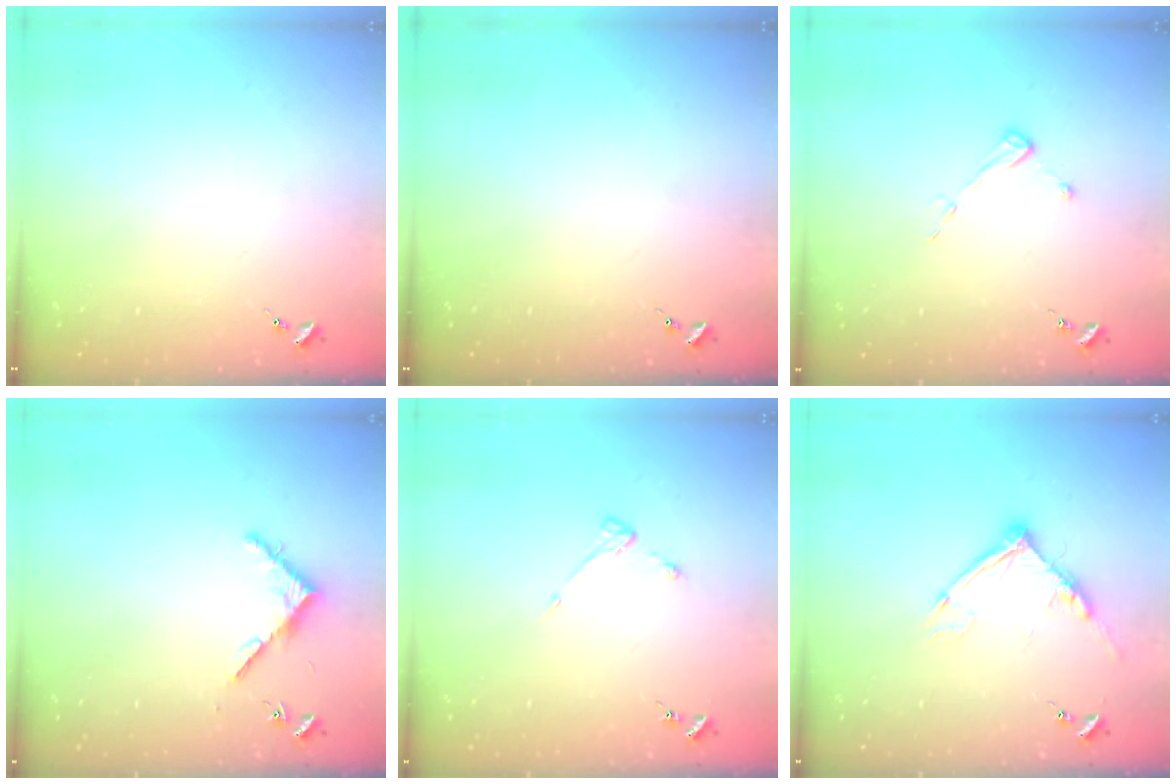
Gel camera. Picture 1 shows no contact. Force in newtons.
{"total": 0.0}
{"total": 4.3, "press": 4.3, "slide": 0.5}
{"total": 3.7, "press": 3.7, "slide": 0.3}
{"total": 3.2, "press": 3.1, "slide": 0.5}
{"total": 10.7, "press": 10.6, "slide": 1.1}